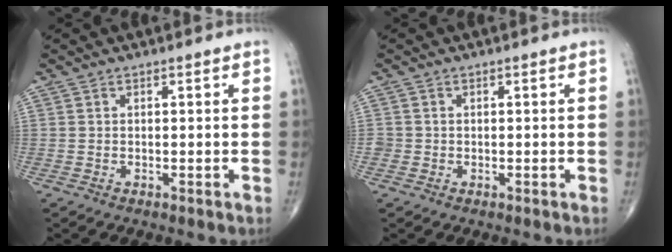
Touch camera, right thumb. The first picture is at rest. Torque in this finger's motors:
{"motor_torque": [0.18, -0.04, 0.40, -0.04, 0.01]}